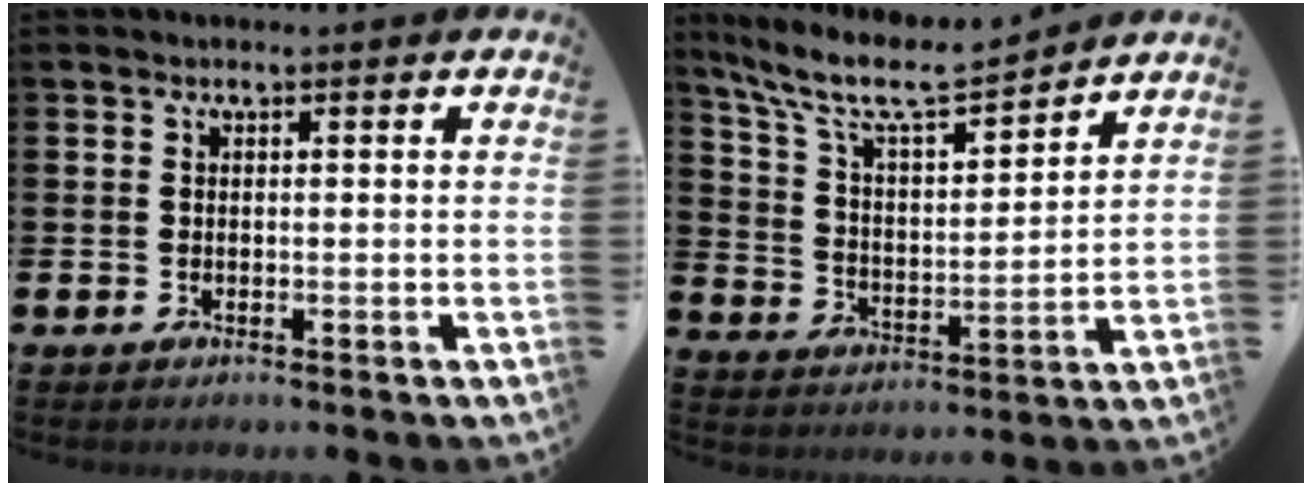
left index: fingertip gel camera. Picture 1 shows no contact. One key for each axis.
{"total": 9.3, "fx": 8.3, "fy": 1.9, "fz": 3.9, "tx": -0.111, "ty": -0.049, "tz": 0.143}